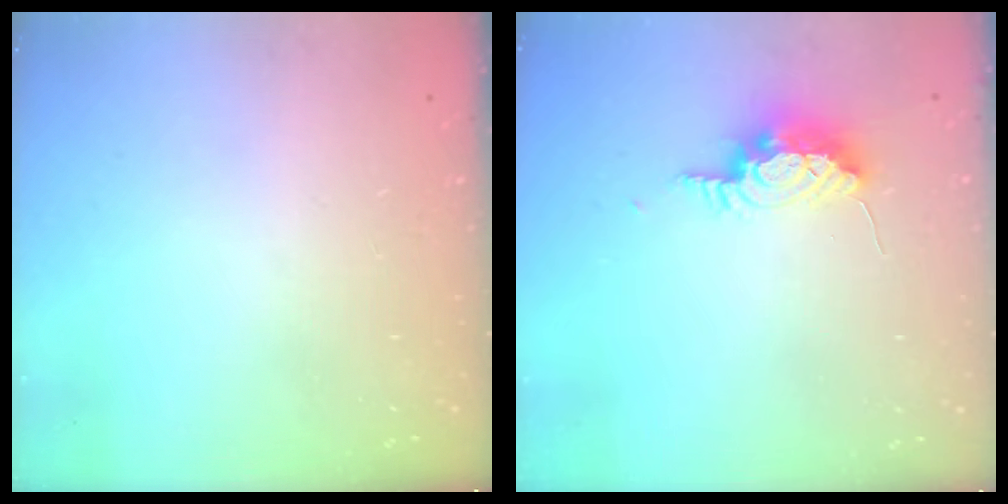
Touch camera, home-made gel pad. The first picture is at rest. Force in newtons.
{"total": 8.2, "press": 8.0, "slide": 2.1}